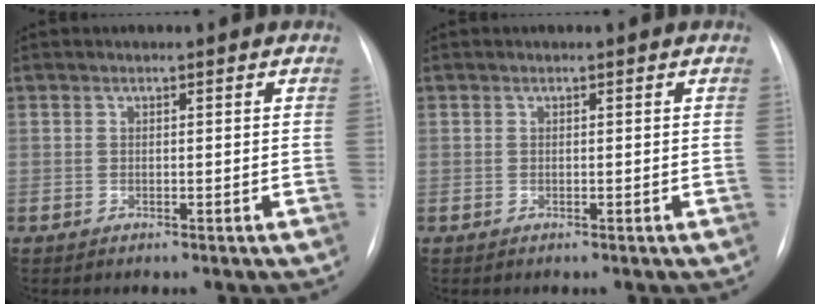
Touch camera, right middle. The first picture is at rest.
{"total": 0.0}